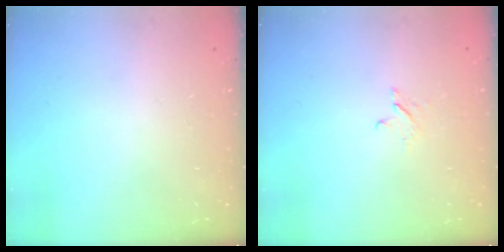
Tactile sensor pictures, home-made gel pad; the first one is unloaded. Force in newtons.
{"total": 2.6, "press": 2.6, "slide": 0.3}